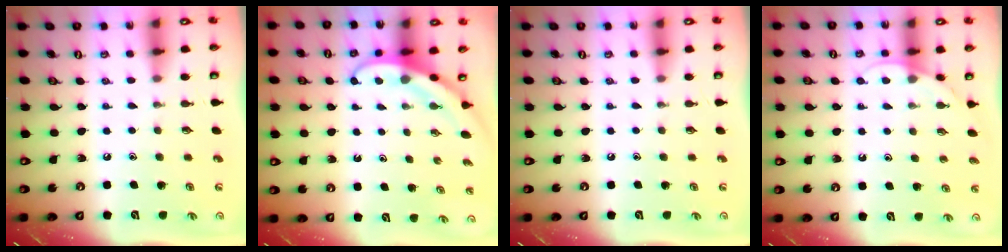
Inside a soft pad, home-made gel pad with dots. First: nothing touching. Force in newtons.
{"total": 3.6, "press": 3.6, "slide": 0.3}
{"total": 0.0}
{"total": 4.7, "press": 4.7, "slide": 0.4}